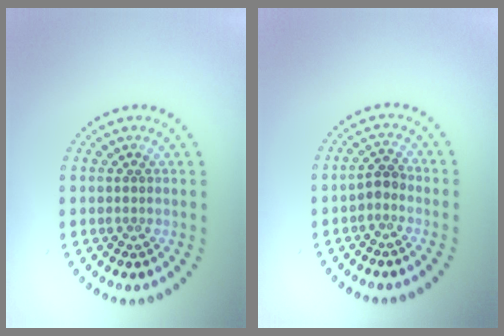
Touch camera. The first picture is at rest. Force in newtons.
{"total": 1.2, "press": 1.0, "slide": 0.8}